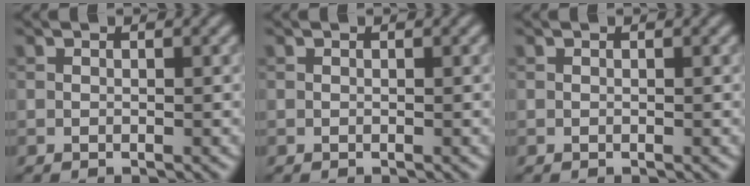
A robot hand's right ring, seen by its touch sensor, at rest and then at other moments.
{"total": 0.0}
{"total": 0.0}